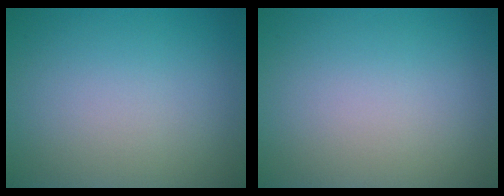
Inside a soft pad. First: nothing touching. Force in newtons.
{"total": 0.0}